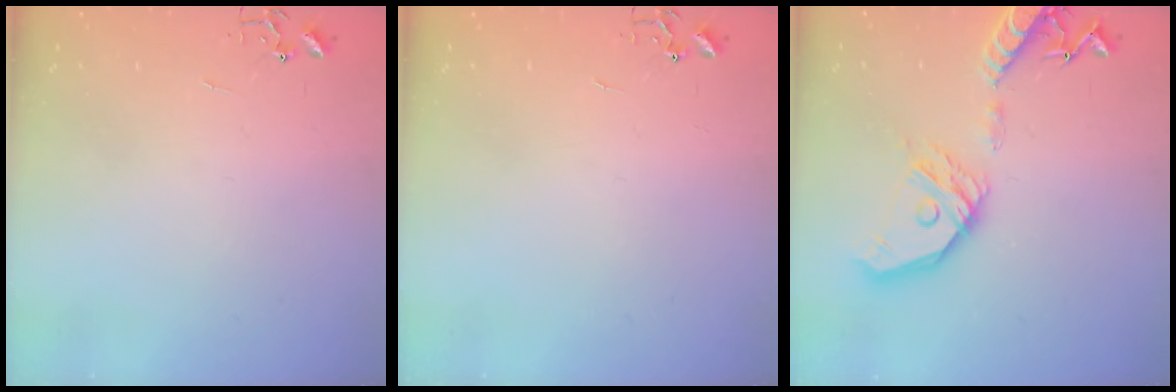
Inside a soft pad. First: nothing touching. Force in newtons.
{"total": 0.0}
{"total": 20.0, "press": 19.7, "slide": 3.5}